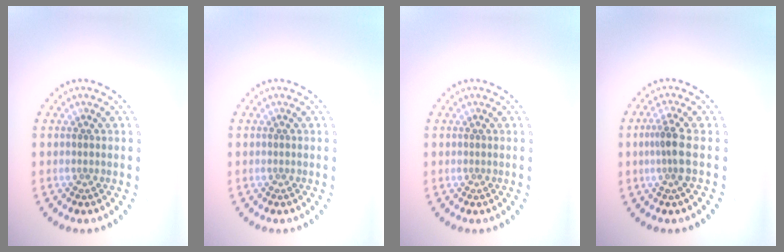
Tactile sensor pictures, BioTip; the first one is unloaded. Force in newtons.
{"total": 0.0}
{"total": 0.0}
{"total": 2.4, "press": 1.8, "slide": 1.6}